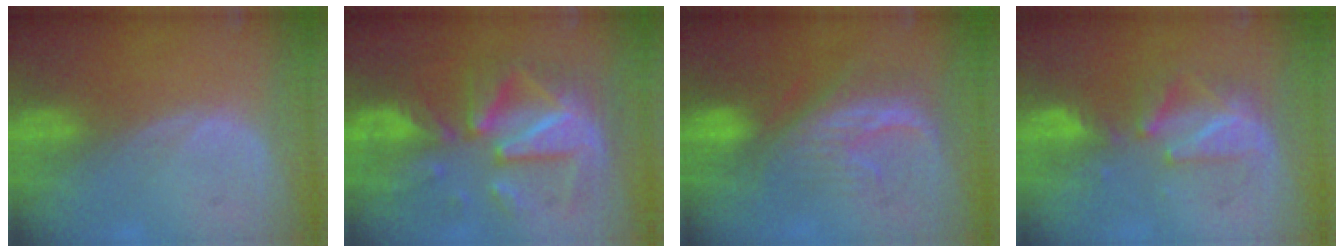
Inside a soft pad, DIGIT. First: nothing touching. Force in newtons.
{"total": 11.8, "press": 11.7, "slide": 1.2}
{"total": 8.1, "press": 7.7, "slide": 2.5}
{"total": 5.7, "press": 5.7, "slide": 0.6}